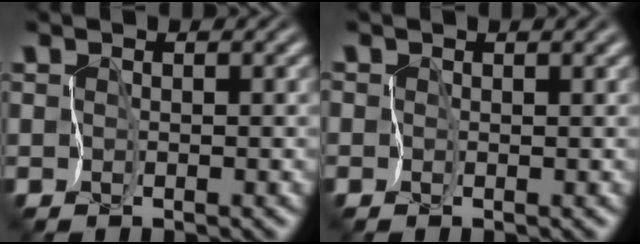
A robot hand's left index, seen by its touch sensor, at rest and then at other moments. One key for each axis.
{"total": 2.0, "fx": 1.1, "fy": 1.0, "fz": 1.4, "tx": -0.014, "ty": 0.001, "tz": 0.010}